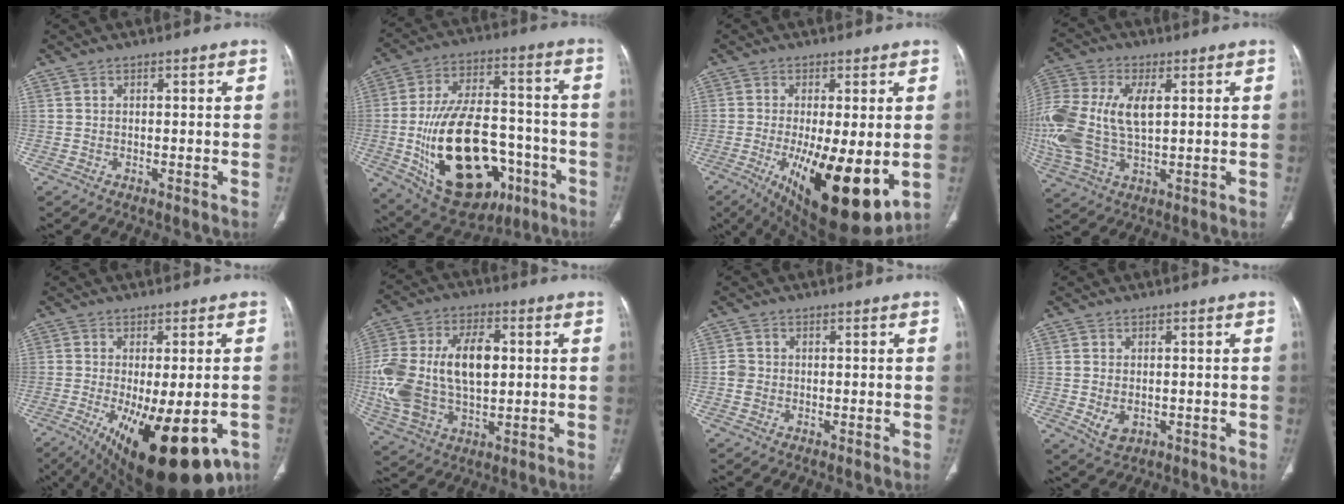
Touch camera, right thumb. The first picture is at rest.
{"total": 28.1, "force": [-8.4, 16.0, 21.5], "torque": [-0.375, 0.029, -0.109]}
{"total": 18.7, "force": [-4.6, 6.1, 17.1], "torque": [-0.254, -0.035, -0.051]}
{"total": 20.7, "force": [2.1, 11.8, 16.8], "torque": [-0.421, 0.005, 0.042]}
{"total": 21.4, "force": [-9.4, 8.1, 17.4], "torque": [-0.232, -0.025, -0.123]}
{"total": 21.0, "force": [1.3, 12.4, 16.8], "torque": [-0.349, 0.010, 0.030]}
{"total": 1.8, "force": [-0.3, 1.6, 0.7], "torque": [-0.010, 0.005, -0.009]}
{"total": 4.1, "force": [-0.8, 2.8, 2.9], "torque": [-0.052, -0.003, -0.002]}